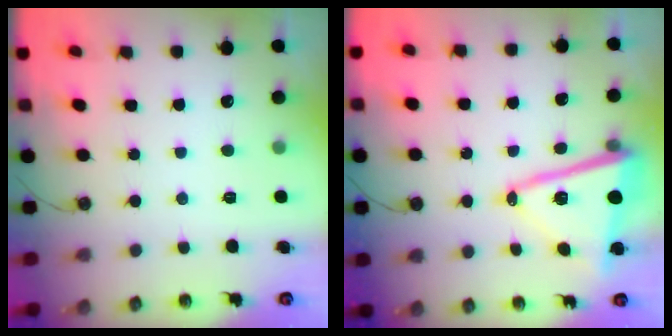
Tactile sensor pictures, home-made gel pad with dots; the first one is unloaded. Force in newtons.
{"total": 14.9, "press": 14.8, "slide": 1.8}